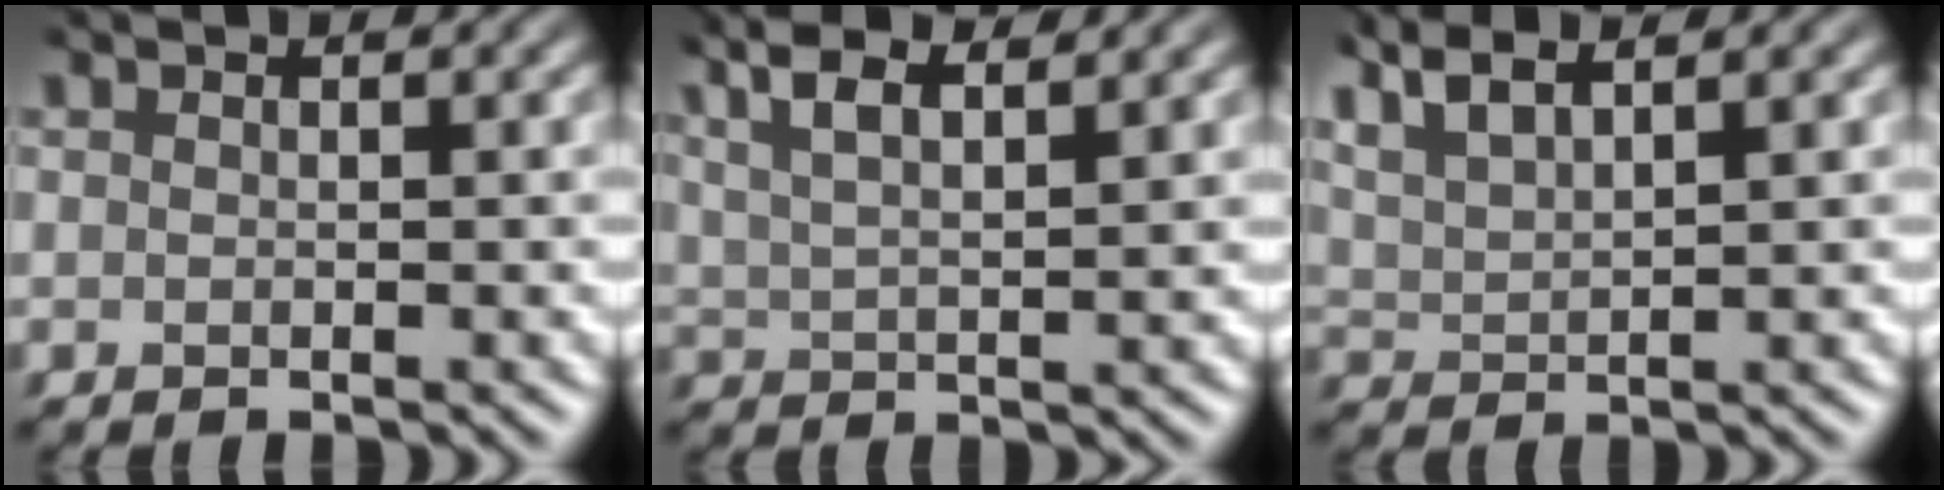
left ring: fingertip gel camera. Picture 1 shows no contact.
{"total": 6.1, "force": [4.1, 1.8, 4.1], "torque": [-0.072, 0.027, 0.052]}
{"total": 4.8, "force": [3.5, 1.4, 3.0], "torque": [-0.054, 0.025, 0.046]}